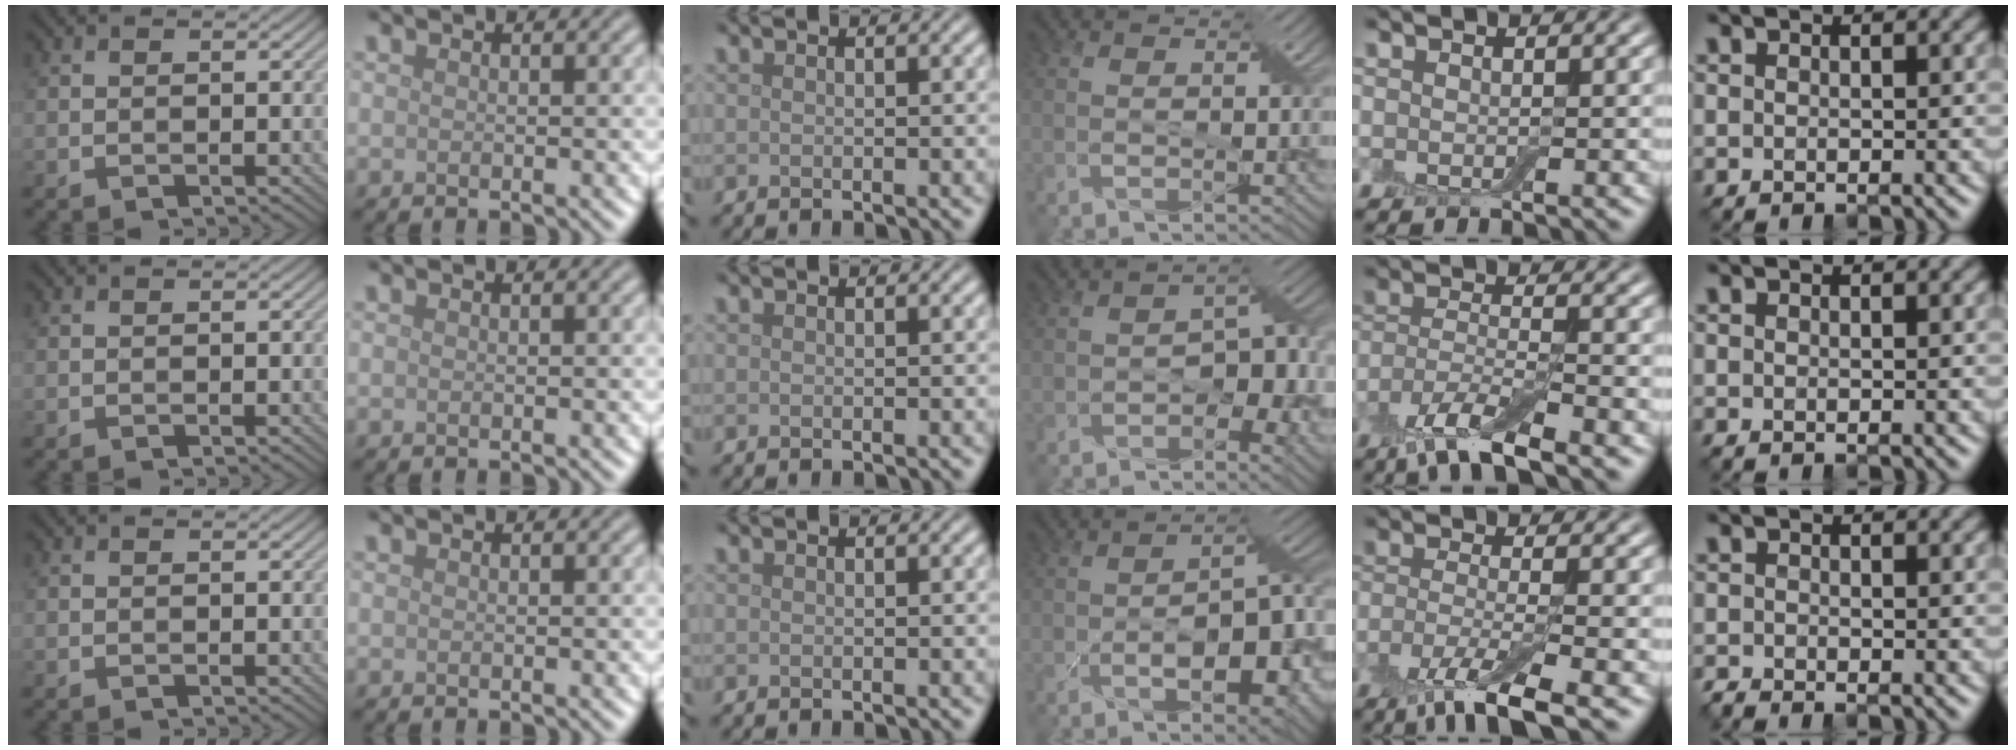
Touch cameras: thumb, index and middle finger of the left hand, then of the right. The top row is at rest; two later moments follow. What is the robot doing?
{"motion": "pour", "object": "bowl"}